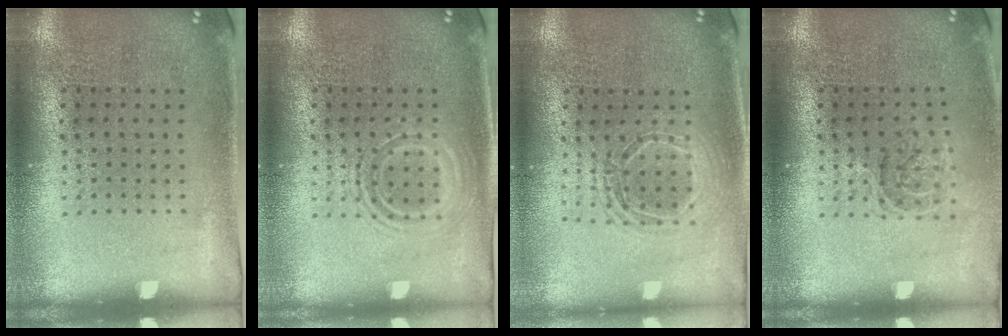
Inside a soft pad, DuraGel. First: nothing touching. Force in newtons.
{"total": 1.1, "press": 1.1, "slide": 0.2}
{"total": 1.8, "press": 1.5, "slide": 0.9}
{"total": 1.4, "press": 1.1, "slide": 0.8}